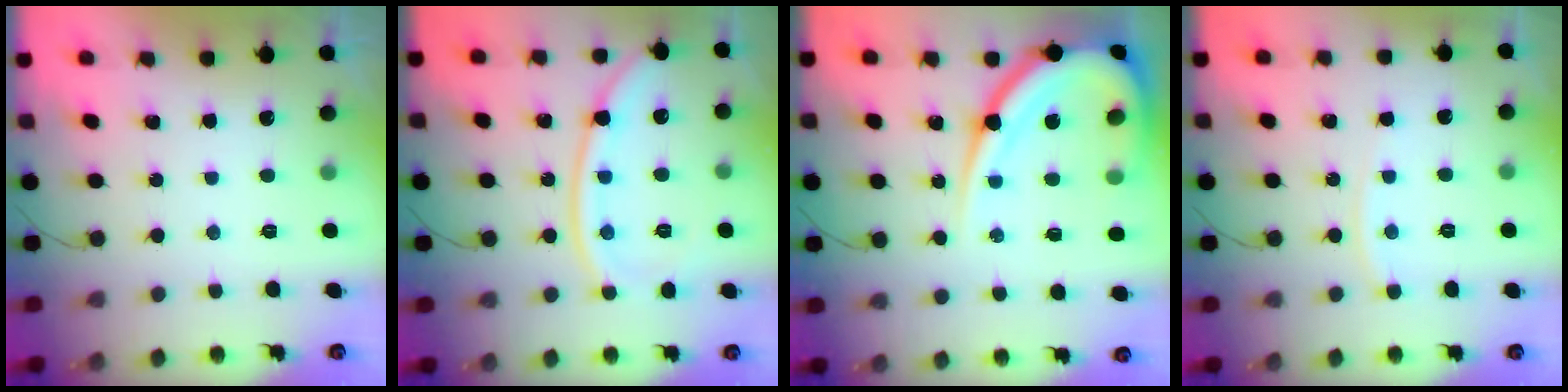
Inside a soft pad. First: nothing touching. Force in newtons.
{"total": 13.2, "press": 13.1, "slide": 1.7}
{"total": 19.7, "press": 19.6, "slide": 1.9}
{"total": 4.3, "press": 4.3, "slide": 0.4}